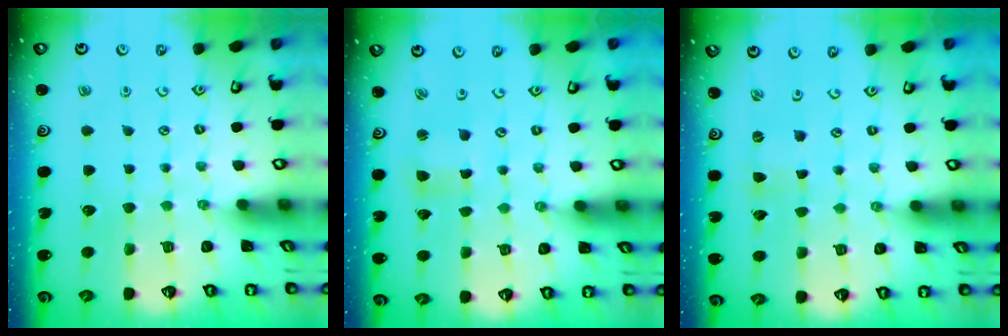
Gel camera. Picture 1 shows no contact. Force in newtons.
{"total": 2.0, "press": 2.0, "slide": 0.3}
{"total": 0.0}